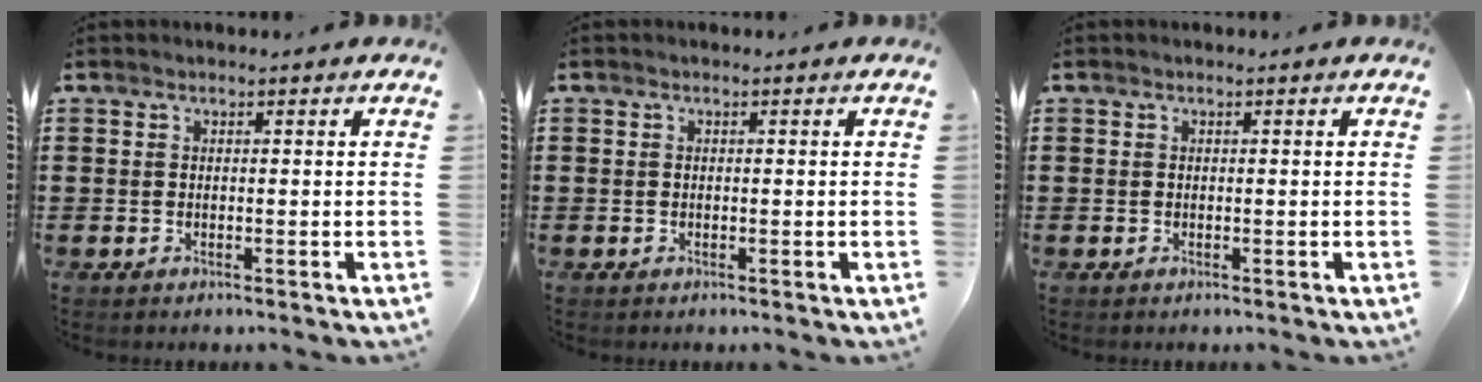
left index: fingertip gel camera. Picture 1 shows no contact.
{"total": 0.0}
{"total": 0.0}